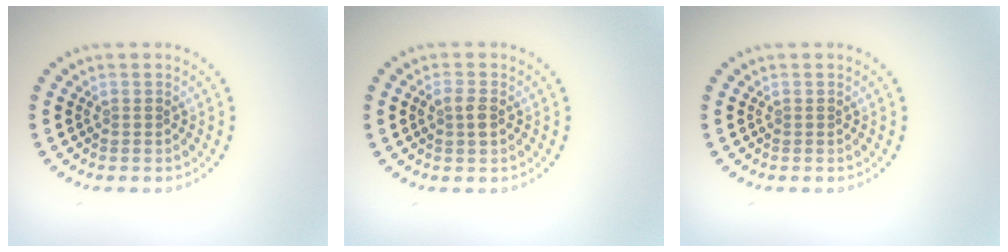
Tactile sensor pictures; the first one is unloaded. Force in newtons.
{"total": 1.5, "press": 1.5, "slide": 0.2}
{"total": 0.0}